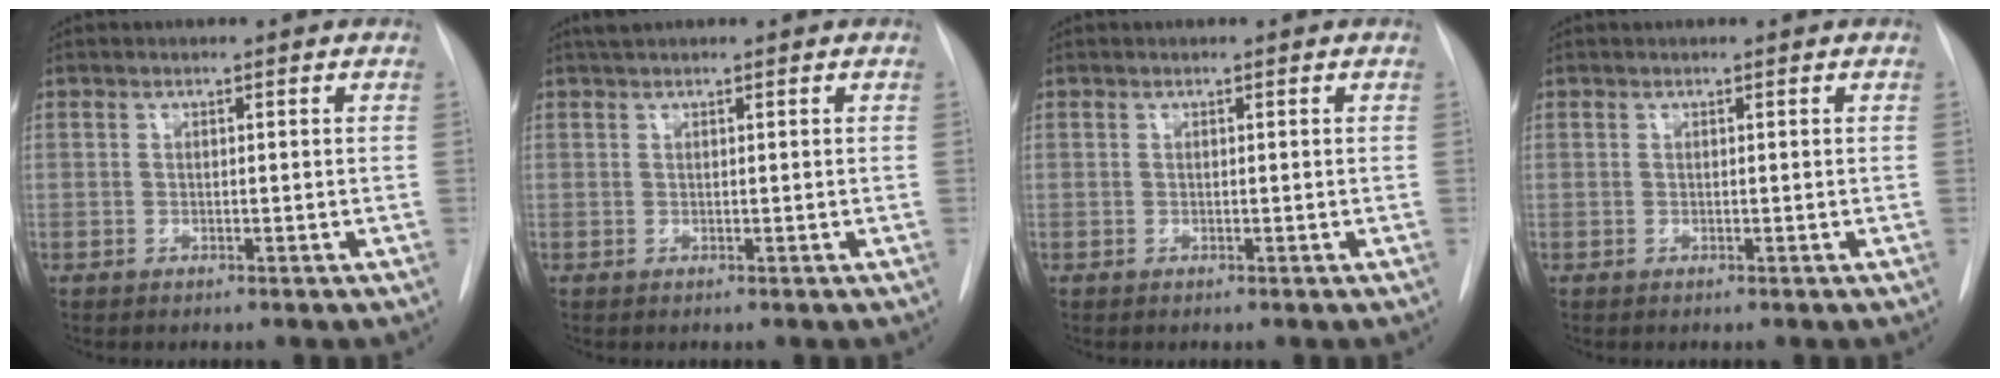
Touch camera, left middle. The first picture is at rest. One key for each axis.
{"total": 1.2, "fx": 1.1, "fy": 0.2, "fz": 0.5, "tx": -0.015, "ty": 0.011, "tz": 0.023}
{"total": 0.0}
{"total": 0.5, "fx": 0.5, "fy": 0.0, "fz": 0.1, "tx": -0.006, "ty": 0.012, "tz": 0.010}